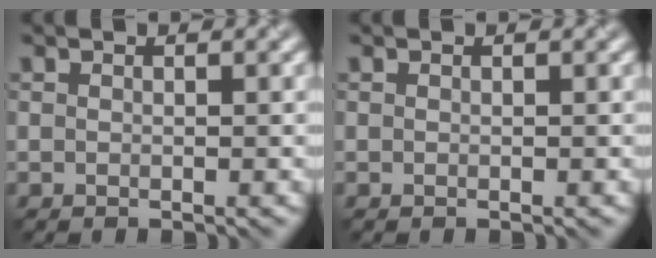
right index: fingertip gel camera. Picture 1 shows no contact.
{"total": 0.0}